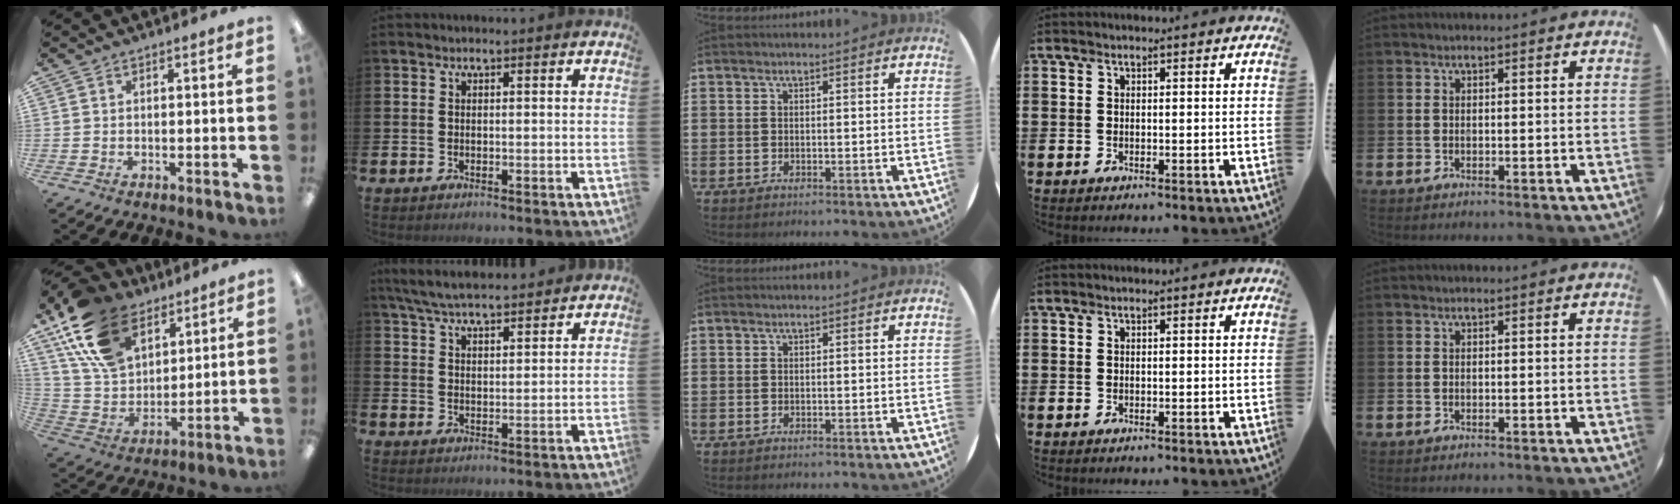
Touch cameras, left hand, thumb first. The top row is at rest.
{"thumb": {"total": 19.3, "force": [12.1, 11.5, 9.8], "torque": [-0.218, -0.040, 0.230]}, "index": {"total": 6.1, "force": [5.9, 0.6, 1.4], "torque": [-0.052, -0.025, 0.108]}}